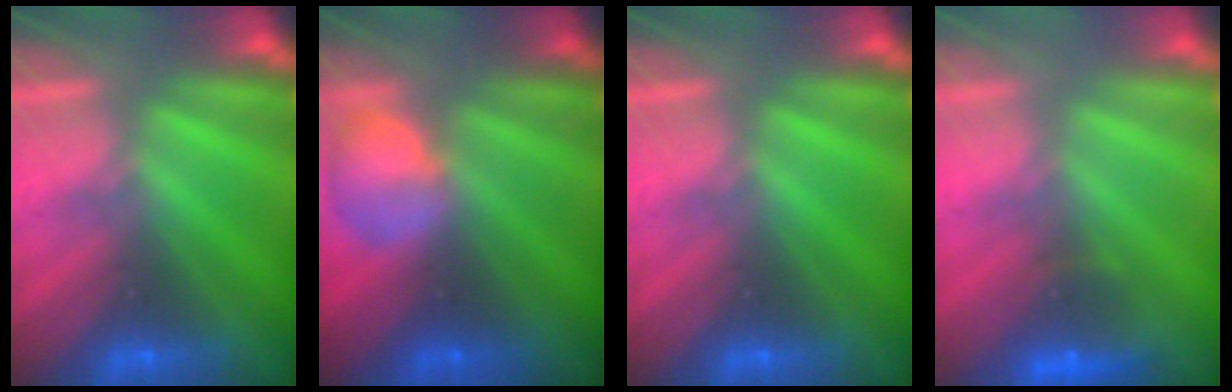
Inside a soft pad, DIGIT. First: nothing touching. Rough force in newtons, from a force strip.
{"total": 2.4}
{"total": 0.0}
{"total": 2.4}